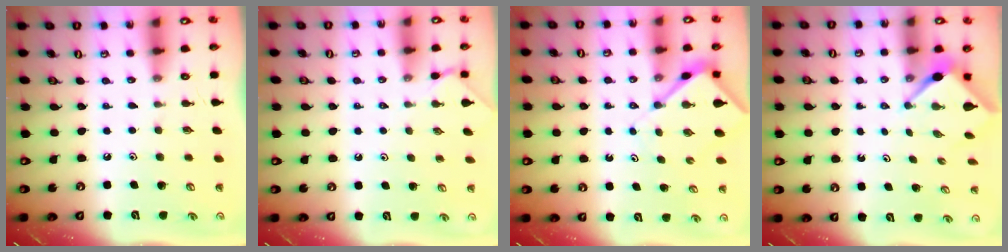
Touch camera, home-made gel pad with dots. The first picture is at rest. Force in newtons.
{"total": 1.4, "press": 1.4, "slide": 0.2}
{"total": 6.4, "press": 6.3, "slide": 0.8}
{"total": 2.7, "press": 2.7, "slide": 0.1}